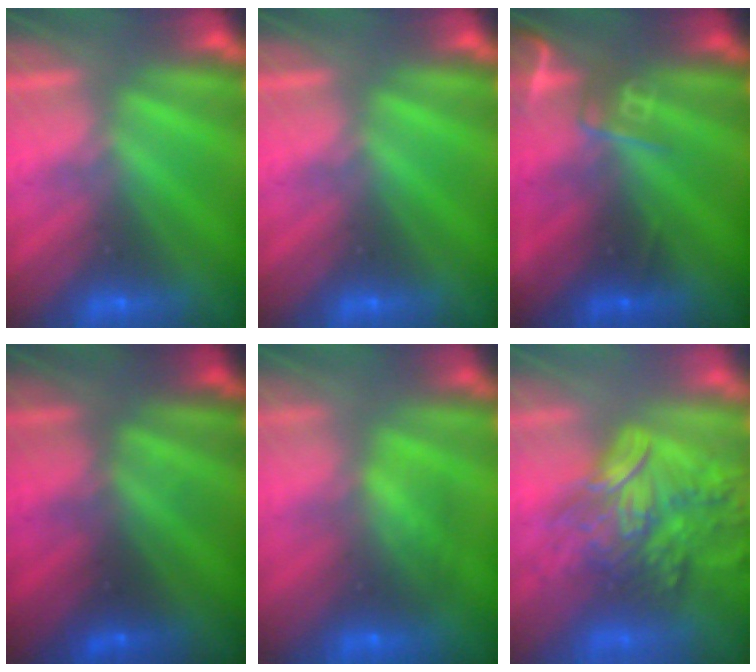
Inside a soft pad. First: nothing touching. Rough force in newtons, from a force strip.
{"total": 0.0}
{"total": 2.7}
{"total": 1.3}
{"total": 8.3}
{"total": 6.0}